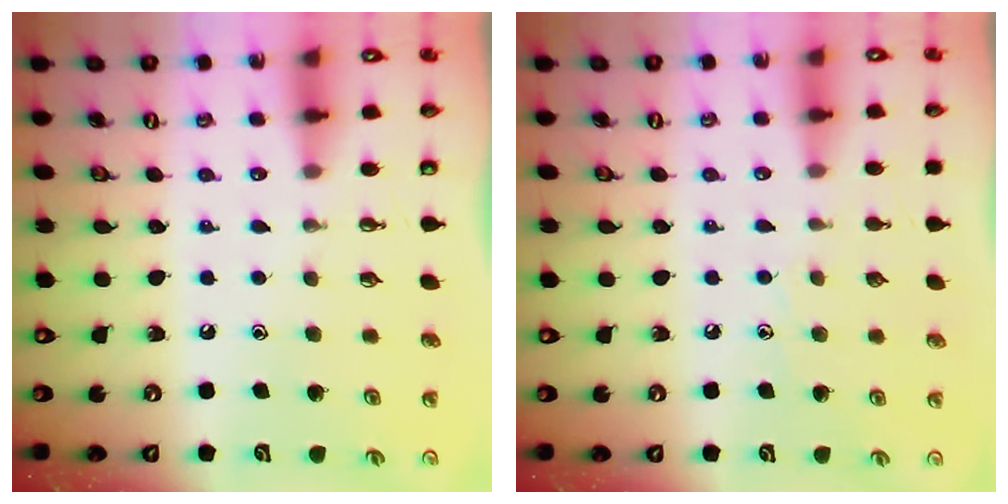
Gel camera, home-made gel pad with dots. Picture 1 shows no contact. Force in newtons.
{"total": 3.8, "press": 3.8, "slide": 0.4}